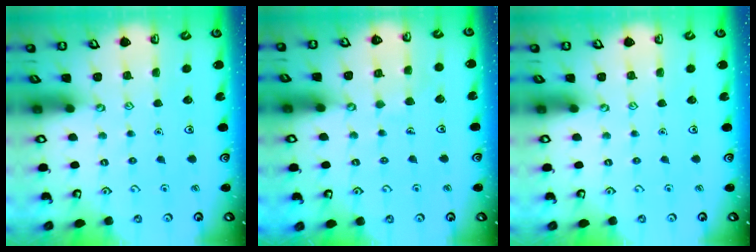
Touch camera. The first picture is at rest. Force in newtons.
{"total": 3.7, "press": 3.7, "slide": 0.4}
{"total": 0.0}